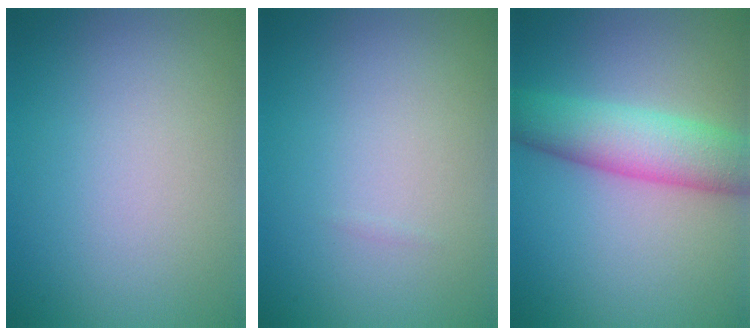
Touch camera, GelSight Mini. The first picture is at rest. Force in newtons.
{"total": 0.0}
{"total": 6.3, "press": 6.3, "slide": 0.1}